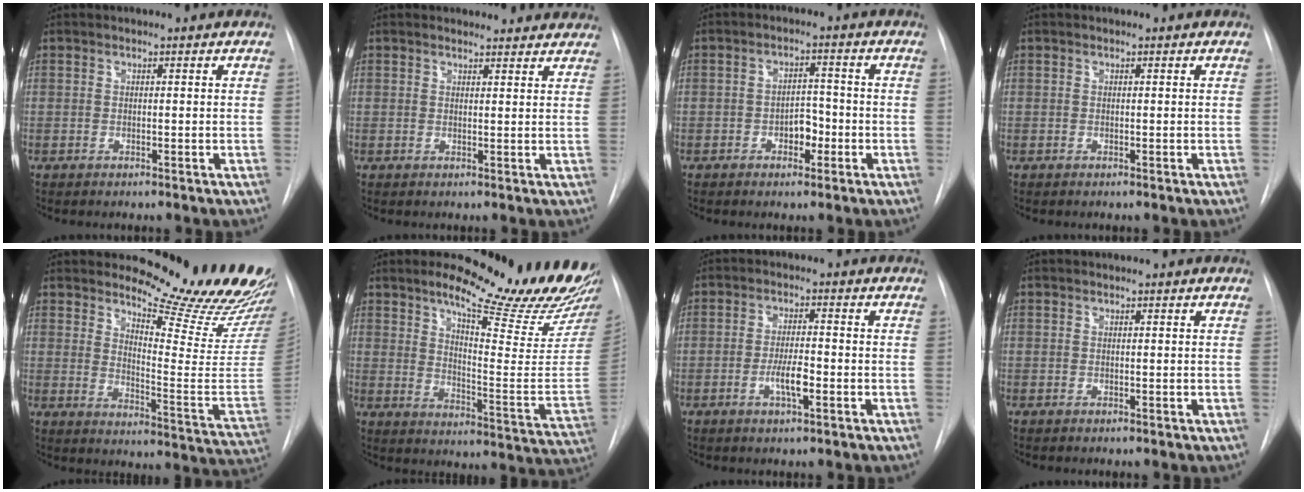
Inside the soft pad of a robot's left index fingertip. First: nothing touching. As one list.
[{"total": 7.4, "force": [7.1, 2.1, 0.8], "torque": [0.014, 0.006, 0.056]}, {"total": 3.7, "force": [-1.6, 2.2, 2.5], "torque": [-0.031, 0.007, -0.027]}, {"total": 0.0}, {"total": 20.2, "force": [18.9, 2.1, 6.9], "torque": [-0.095, -0.140, 0.225]}, {"total": 21.7, "force": [18.7, 1.1, 11.0], "torque": [-0.154, -0.110, 0.233]}, {"total": 4.3, "force": [-1.6, 0.9, 3.9], "torque": [-0.072, -0.001, -0.029]}, {"total": 0.0}]